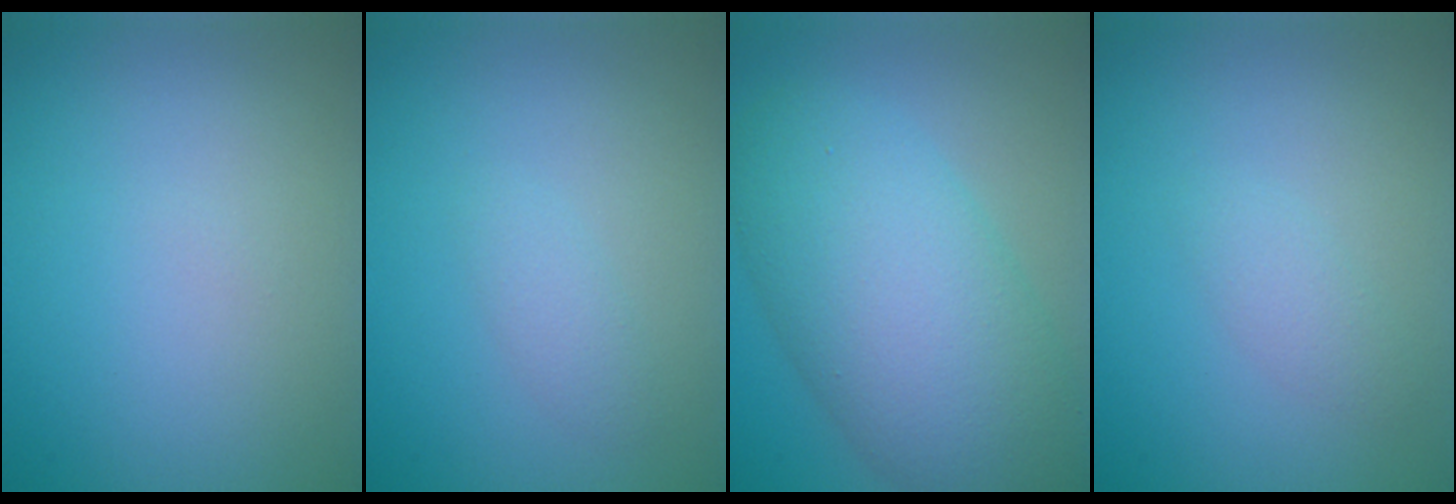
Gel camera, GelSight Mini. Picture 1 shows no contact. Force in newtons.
{"total": 1.2, "press": 1.1, "slide": 0.1}
{"total": 9.9, "press": 9.9, "slide": 0.6}
{"total": 1.3, "press": 1.3, "slide": 0.0}